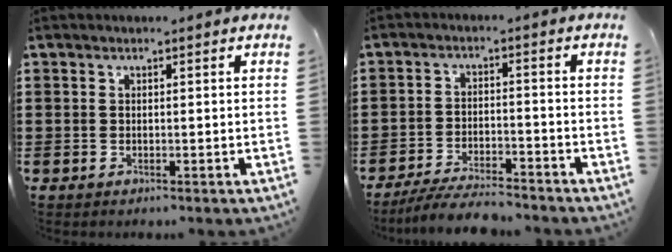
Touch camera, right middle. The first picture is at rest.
{"total": 5.4, "force": [-5.1, 0.3, 1.8], "torque": [-0.037, -0.004, -0.098]}